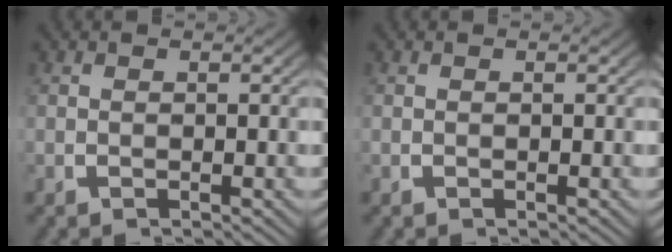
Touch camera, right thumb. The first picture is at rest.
{"total": 0.0}